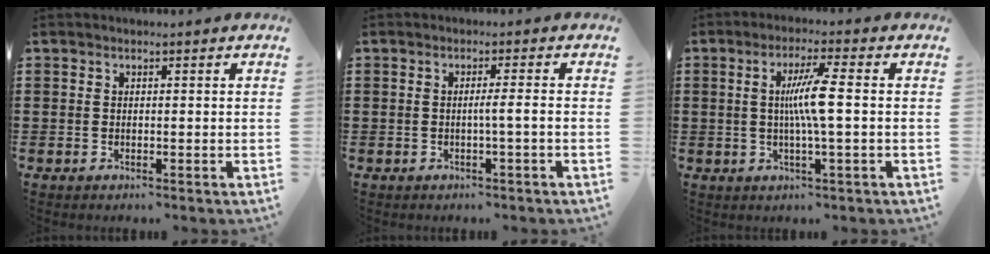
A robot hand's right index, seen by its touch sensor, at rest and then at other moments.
{"total": 2.3, "force": [-0.5, -0.3, 2.2], "torque": [-0.038, -0.006, -0.012]}
{"total": 6.4, "force": [0.1, -0.1, 6.4], "torque": [-0.124, -0.007, -0.006]}